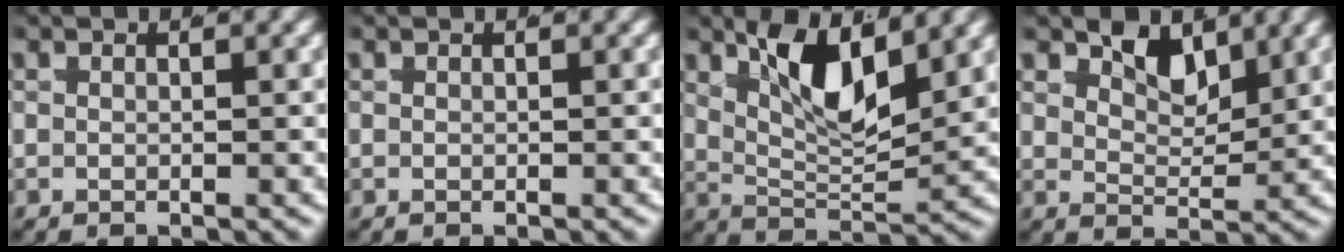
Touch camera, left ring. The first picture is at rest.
{"total": 0.0}
{"total": 6.6, "force": [2.5, 2.9, 5.4], "torque": [-0.094, -0.015, 0.043]}
{"total": 4.8, "force": [2.5, 3.0, 2.8], "torque": [-0.059, -0.017, 0.042]}